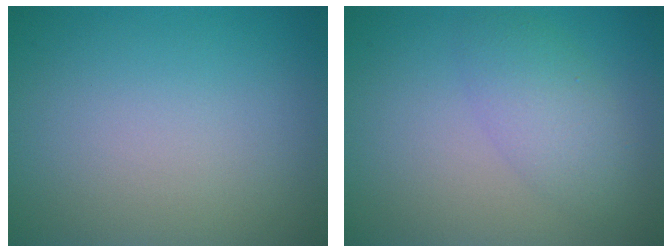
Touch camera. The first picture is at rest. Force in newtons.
{"total": 3.3, "press": 3.3, "slide": 0.1}